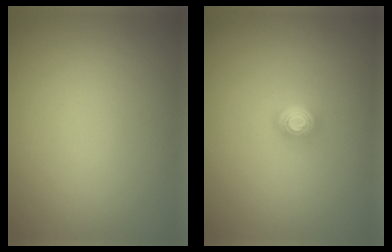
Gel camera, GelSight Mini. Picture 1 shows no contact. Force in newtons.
{"total": 2.0, "press": 1.3, "slide": 1.6}